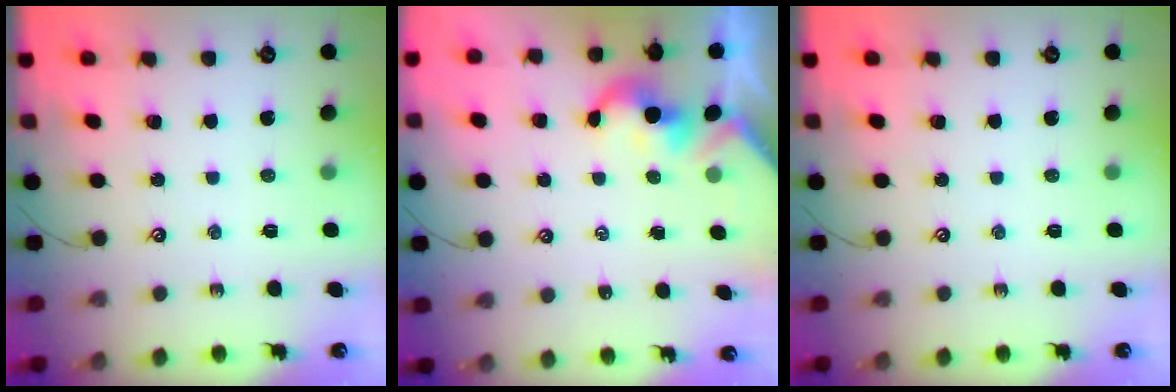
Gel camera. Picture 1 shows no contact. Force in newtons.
{"total": 2.1, "press": 2.1, "slide": 0.2}
{"total": 0.0}